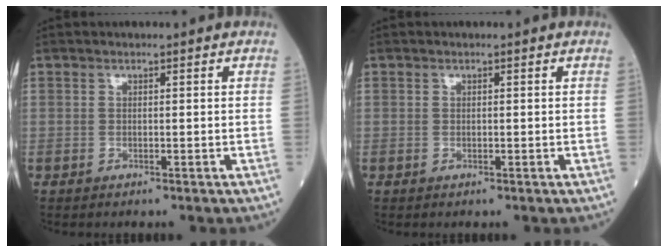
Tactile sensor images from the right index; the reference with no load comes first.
{"total": 0.0}